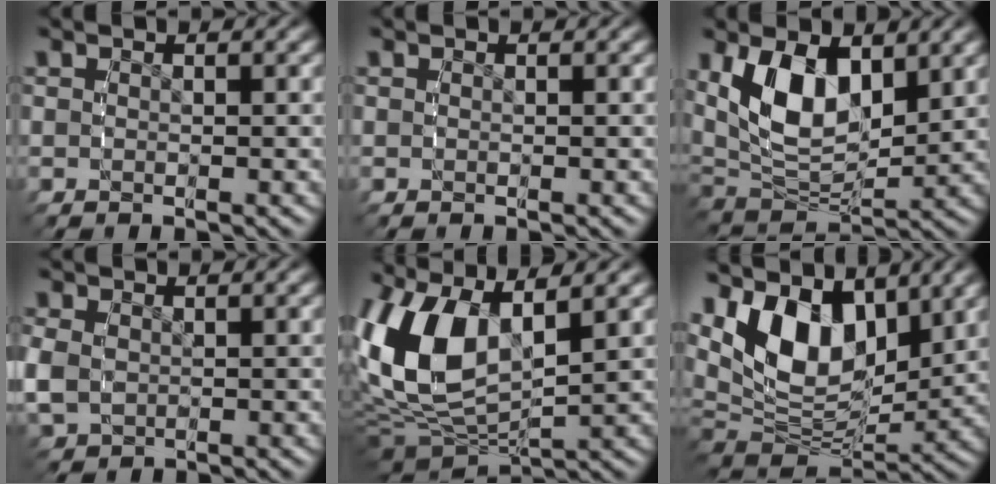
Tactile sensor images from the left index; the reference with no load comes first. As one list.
[{"total": 0.0}, {"total": 8.6, "force": [2.1, 5.5, 6.2], "torque": [-0.135, -0.017, 0.047]}, {"total": 3.3, "force": [-0.5, 2.8, 1.8], "torque": [-0.058, -0.017, 0.006]}, {"total": 10.9, "force": [1.2, 6.8, 8.3], "torque": [-0.203, -0.019, 0.036]}, {"total": 11.5, "force": [2.9, 7.8, 8.0], "torque": [-0.163, -0.017, 0.055]}]